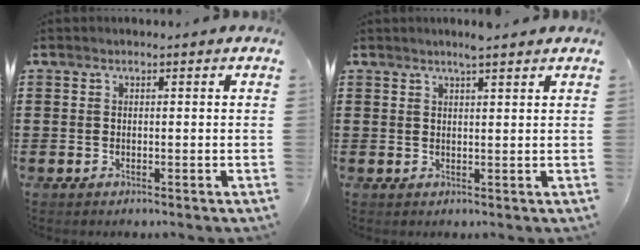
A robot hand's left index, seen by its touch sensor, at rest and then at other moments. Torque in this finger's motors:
{"motor_torque": [0.51, -0.36, 0.25, 0.02]}